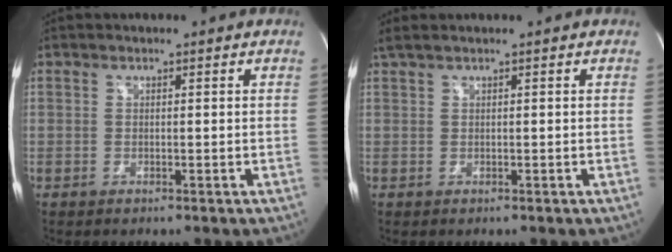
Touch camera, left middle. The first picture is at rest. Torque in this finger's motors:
{"motor_torque": [-0.02, -0.26, -0.03, 0.03]}